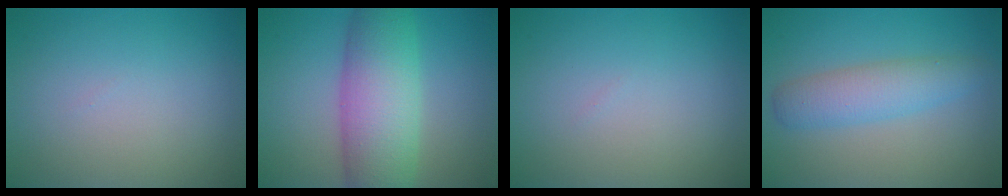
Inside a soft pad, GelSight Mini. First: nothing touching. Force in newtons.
{"total": 8.5, "press": 8.5, "slide": 0.0}
{"total": 0.0}
{"total": 3.7, "press": 3.7, "slide": 0.0}